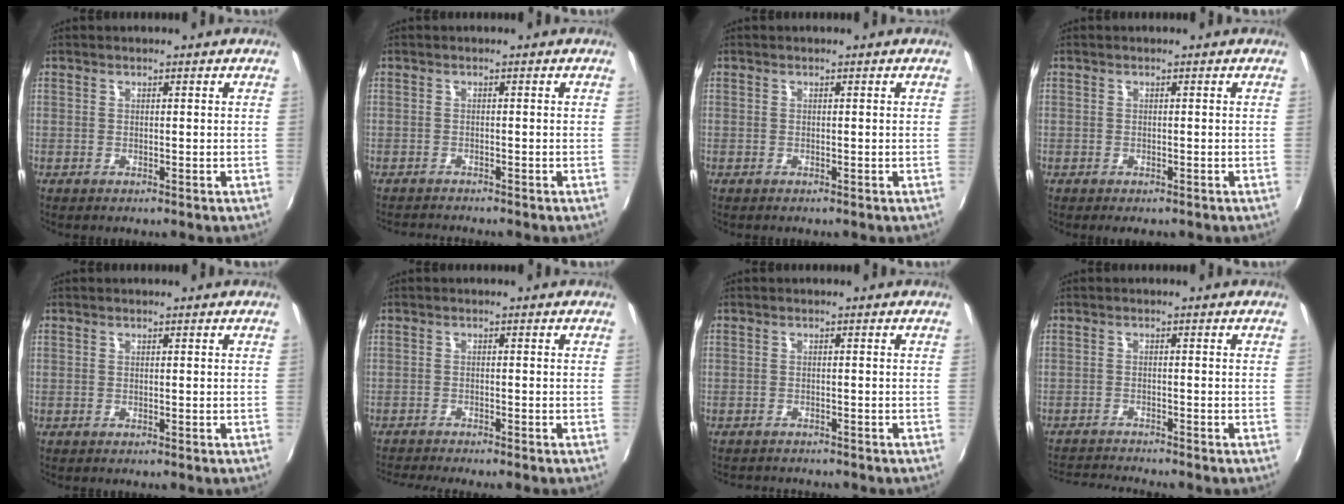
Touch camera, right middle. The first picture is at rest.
{"total": 2.8, "force": [-2.7, -0.1, 0.5], "torque": [-0.025, -0.013, -0.048]}
{"total": 0.0}
{"total": 1.0, "force": [-0.8, 0.6, 0.3], "torque": [-0.009, -0.003, -0.012]}
{"total": 0.0}
{"total": 4.2, "force": [-3.9, -0.7, 1.3], "torque": [-0.040, -0.013, -0.069]}
{"total": 3.0, "force": [-2.9, 0.5, 0.7], "torque": [-0.022, -0.012, -0.044]}
{"total": 4.8, "force": [-4.7, -0.8, 0.6], "torque": [-0.034, -0.009, -0.089]}